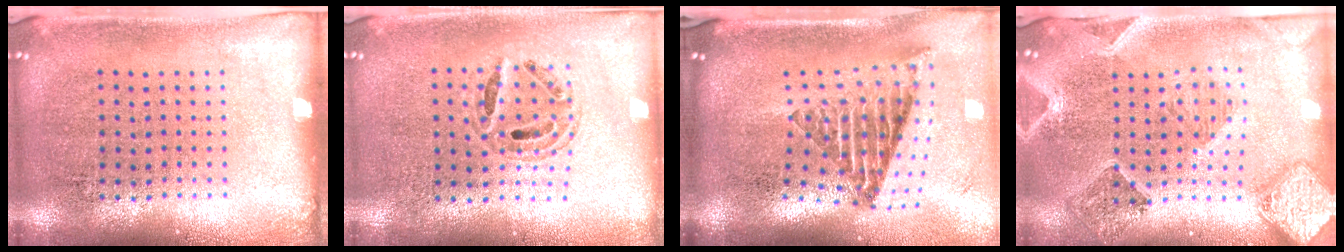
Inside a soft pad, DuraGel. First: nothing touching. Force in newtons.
{"total": 0.8, "press": 0.7, "slide": 0.2}
{"total": 2.9, "press": 1.8, "slide": 2.3}
{"total": 1.7, "press": 1.6, "slide": 0.4}